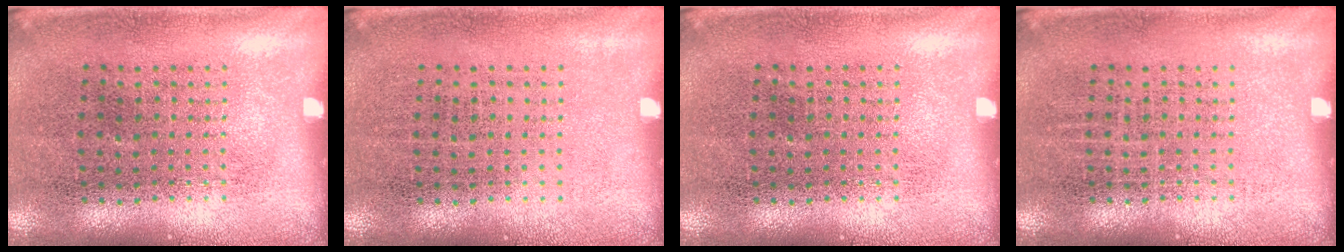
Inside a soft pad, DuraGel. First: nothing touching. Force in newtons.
{"total": 0.0}
{"total": 0.0}
{"total": 0.0}